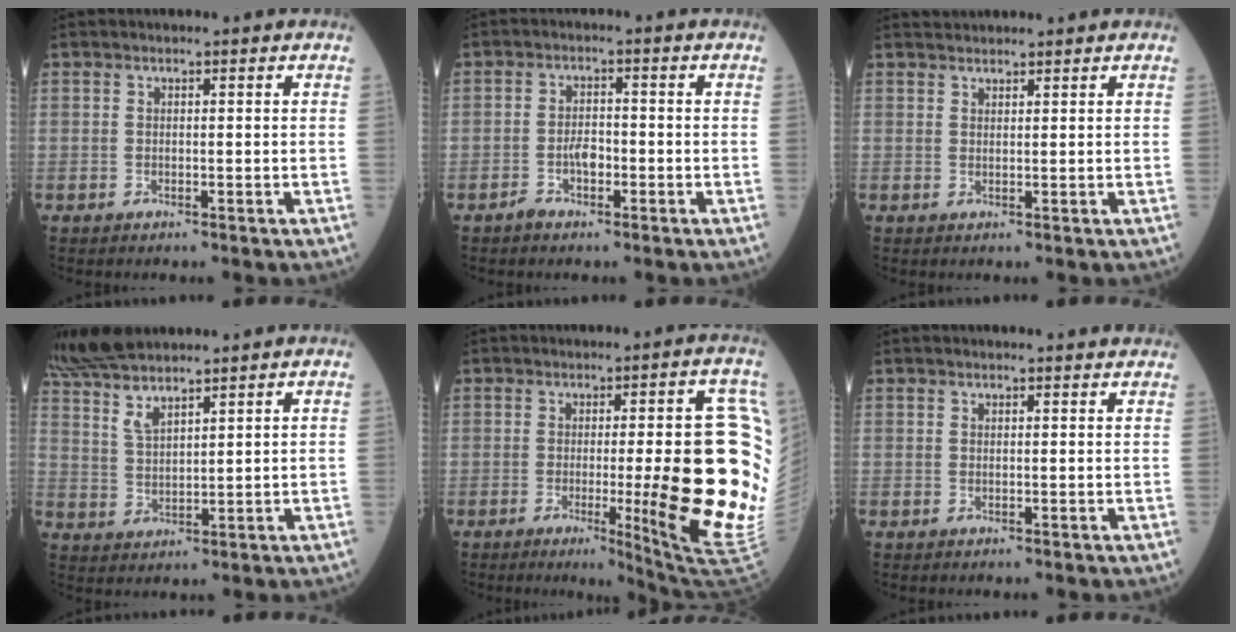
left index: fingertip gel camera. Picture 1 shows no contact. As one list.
[{"total": 3.1, "force": [-1.7, 1.5, 2.1], "torque": [-0.042, 0.005, -0.032]}, {"total": 2.1, "force": [2.1, 0.1, 0.1], "torque": [-0.005, 0.028, 0.042]}, {"total": 10.0, "force": [8.7, 1.6, 4.8], "torque": [-0.102, 0.011, 0.172]}, {"total": 21.0, "force": [-1.6, 1.7, 20.9], "torque": [-0.161, 0.000, -0.004]}, {"total": 2.3, "force": [2.3, 0.1, 0.2], "torque": [-0.006, 0.002, 0.017]}]